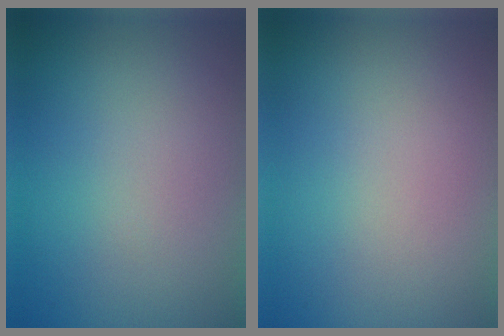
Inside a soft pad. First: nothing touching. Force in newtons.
{"total": 0.0}